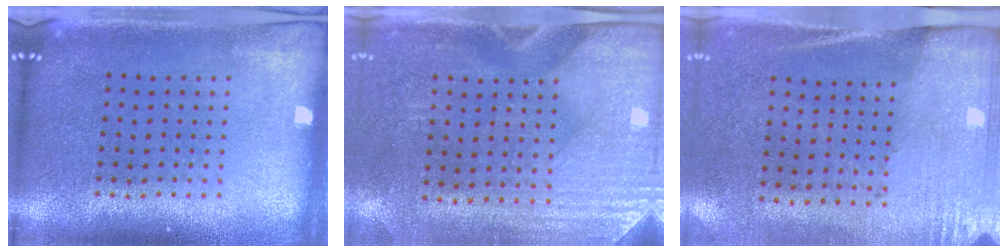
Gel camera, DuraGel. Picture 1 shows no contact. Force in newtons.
{"total": 3.0, "press": 2.6, "slide": 1.5}
{"total": 2.7, "press": 2.4, "slide": 1.3}